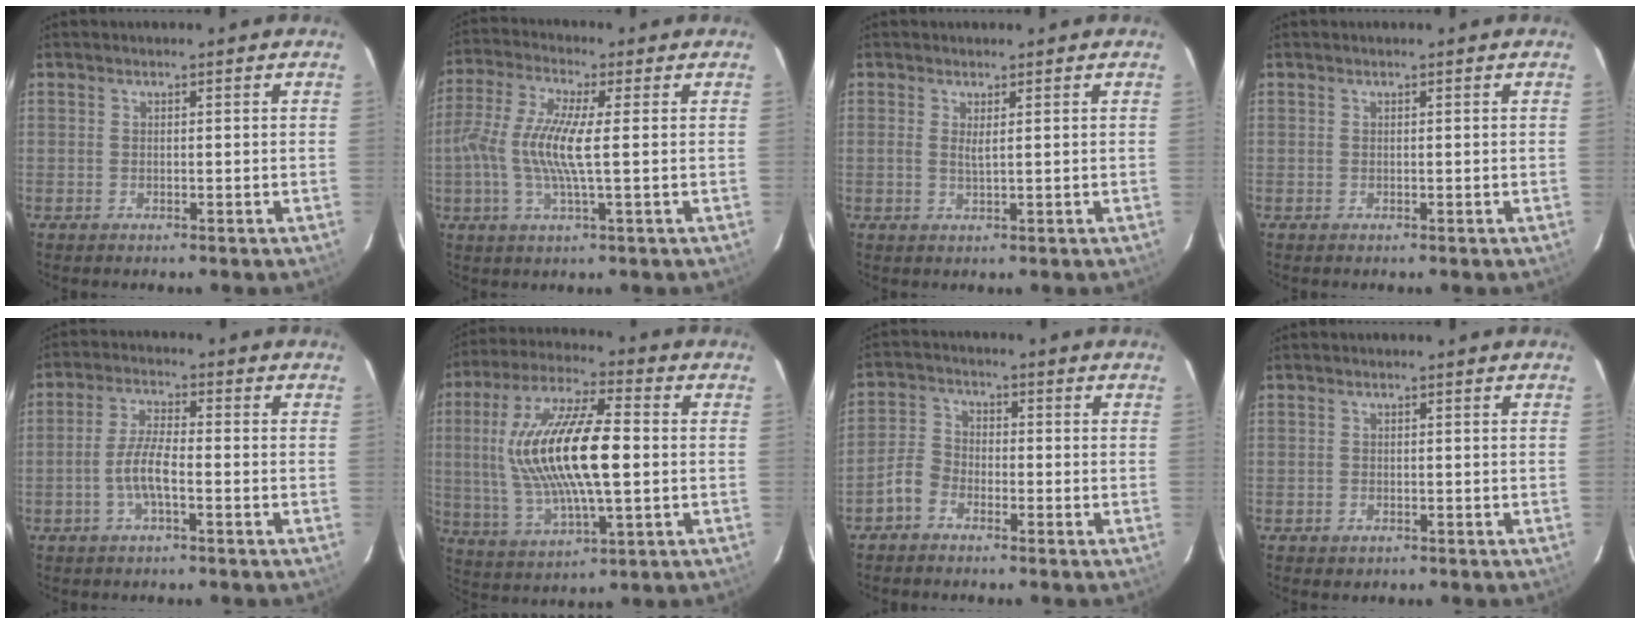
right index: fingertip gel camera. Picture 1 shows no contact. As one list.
[{"total": 10.3, "force": [-0.5, 1.2, 10.2], "torque": [-0.210, 0.001, -0.014]}, {"total": 1.4, "force": [0.4, 0.1, 1.4], "torque": [-0.026, -0.002, 0.007]}, {"total": 0.0}, {"total": 5.5, "force": [-2.0, 1.1, 5.0], "torque": [-0.107, 0.006, -0.041]}, {"total": 19.2, "force": [0.9, 5.8, 18.3], "torque": [-0.356, 0.008, 0.020]}, {"total": 4.6, "force": [-2.9, 2.9, 1.9], "torque": [-0.042, 0.017, -0.062]}, {"total": 1.3, "force": [-0.7, 1.0, 0.4], "torque": [-0.008, 0.000, -0.008]}]